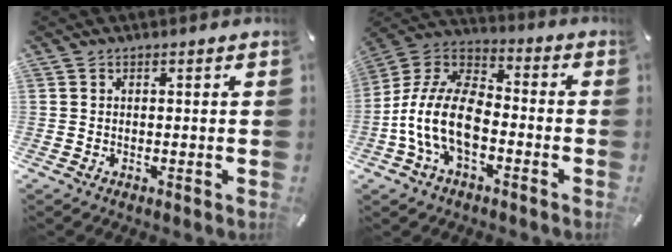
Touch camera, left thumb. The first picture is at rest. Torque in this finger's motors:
{"motor_torque": [-0.06, 1.74, 1.75, 1.02, 0.32]}